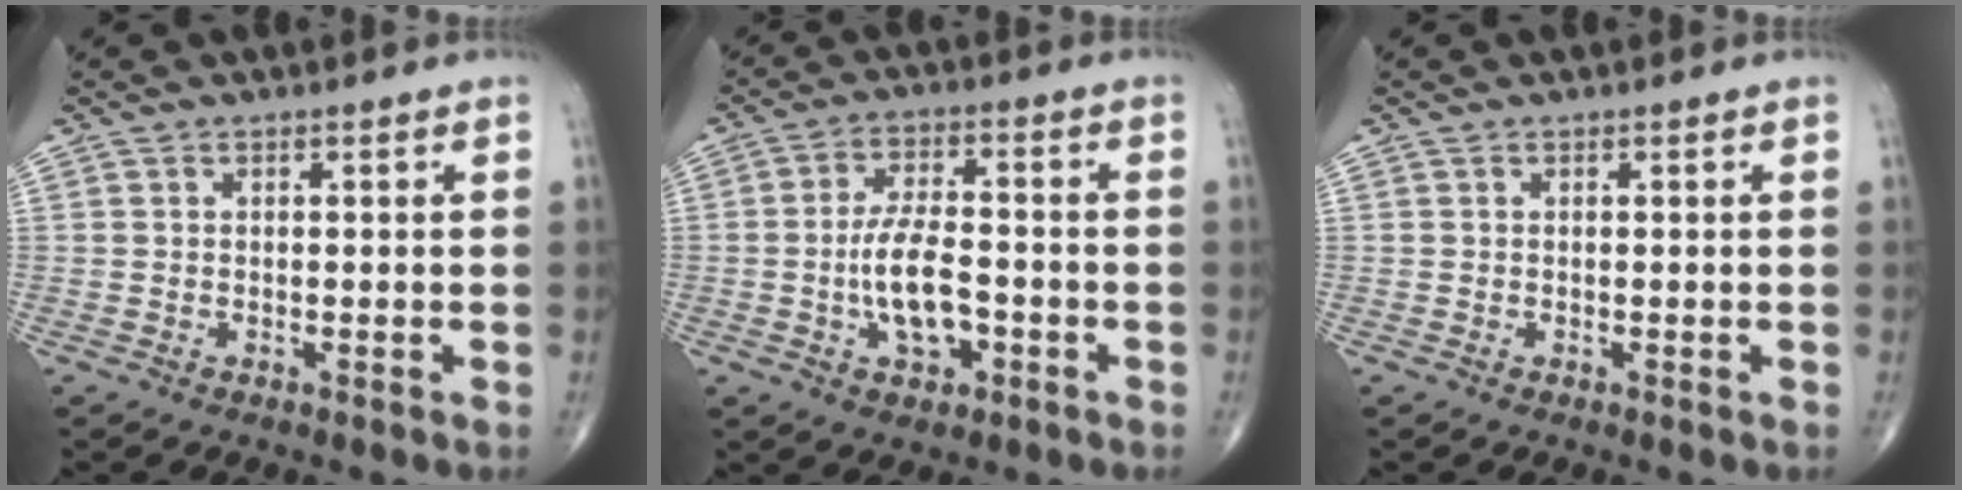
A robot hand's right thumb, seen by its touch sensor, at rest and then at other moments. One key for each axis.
{"total": 9.0, "fx": -2.2, "fy": 4.4, "fz": 7.6, "tx": -0.133, "ty": 0.018, "tz": -0.040}
{"total": 0.0}